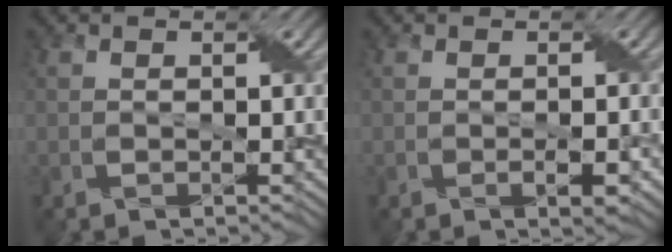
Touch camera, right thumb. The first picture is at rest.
{"total": 1.7, "force": [-0.6, 0.5, 1.5], "torque": [-0.026, -0.002, -0.005]}